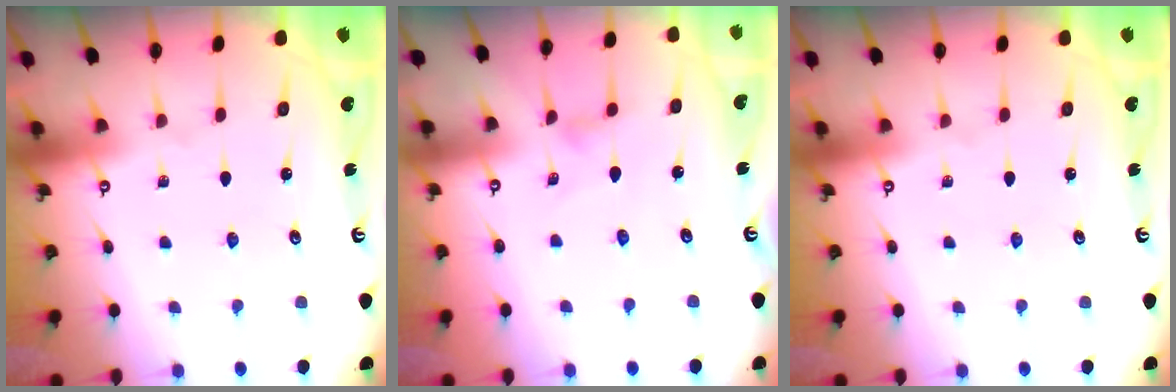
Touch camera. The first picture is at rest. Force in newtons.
{"total": 1.3, "press": 1.3, "slide": 0.2}
{"total": 0.0}